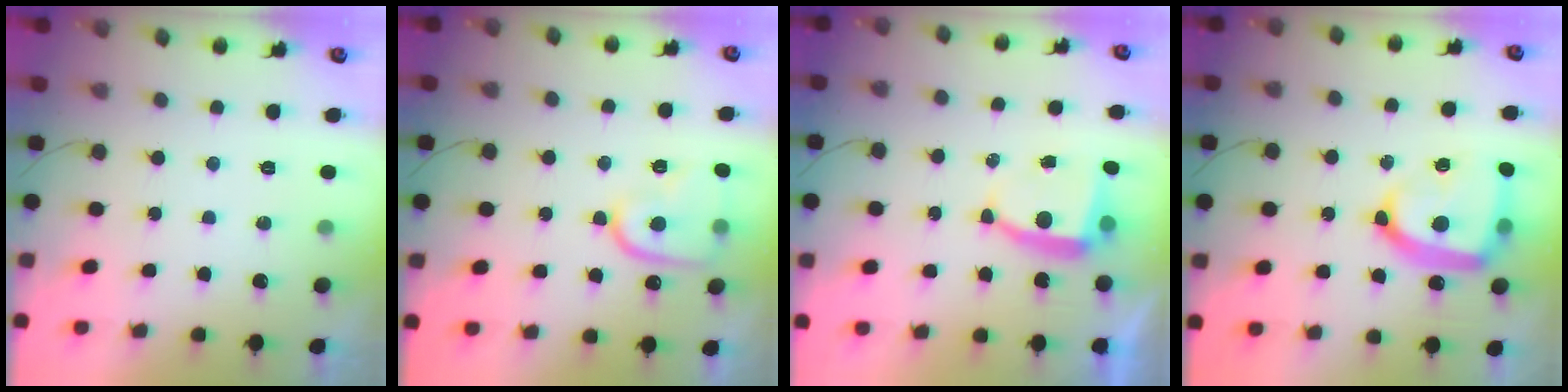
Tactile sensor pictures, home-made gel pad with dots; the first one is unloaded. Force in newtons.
{"total": 12.3, "press": 12.3, "slide": 1.1}
{"total": 6.0, "press": 5.9, "slide": 0.6}
{"total": 18.9, "press": 18.8, "slide": 1.2}